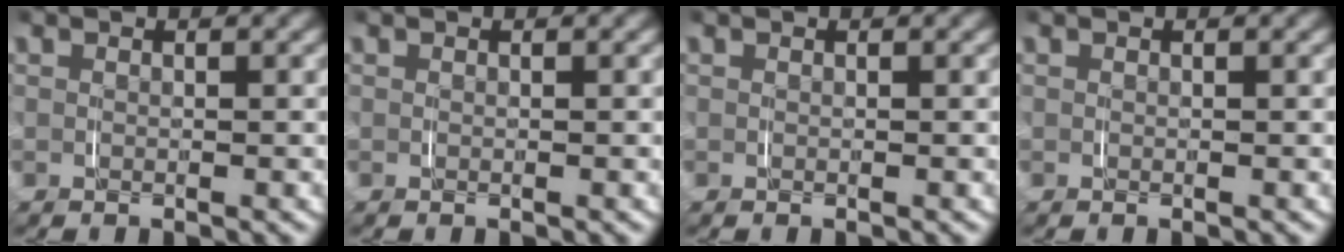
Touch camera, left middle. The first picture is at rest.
{"total": 0.0}
{"total": 0.0}
{"total": 0.0}